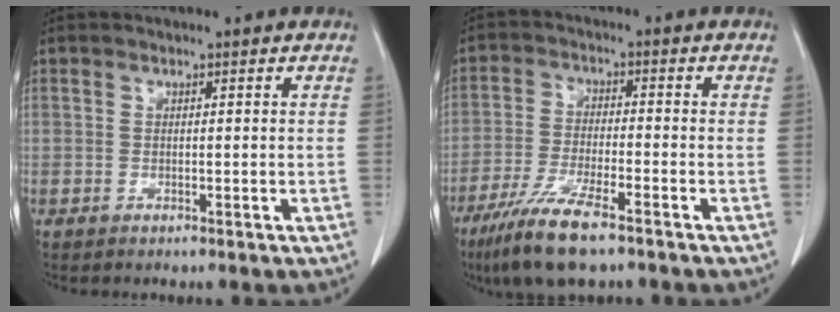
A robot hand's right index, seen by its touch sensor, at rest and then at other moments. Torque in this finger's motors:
{"motor_torque": [0.24, -0.24, 0.33, 0.13]}